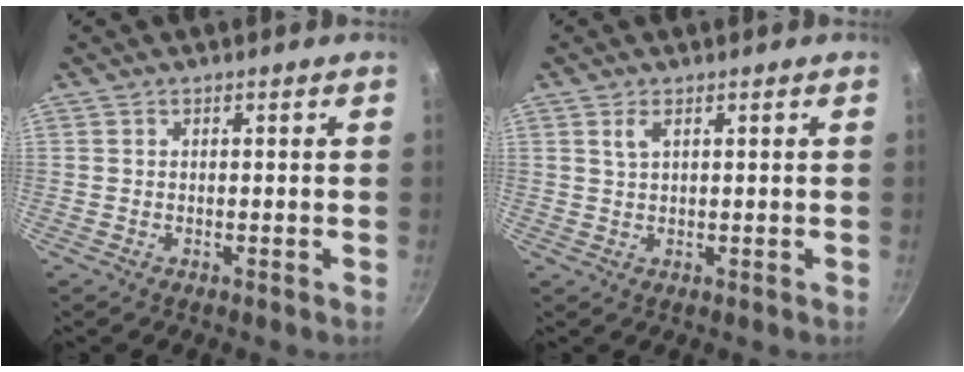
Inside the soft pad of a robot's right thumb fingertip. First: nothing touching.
{"total": 1.7, "force": [1.0, 0.6, 1.3], "torque": [-0.031, 0.002, 0.026]}